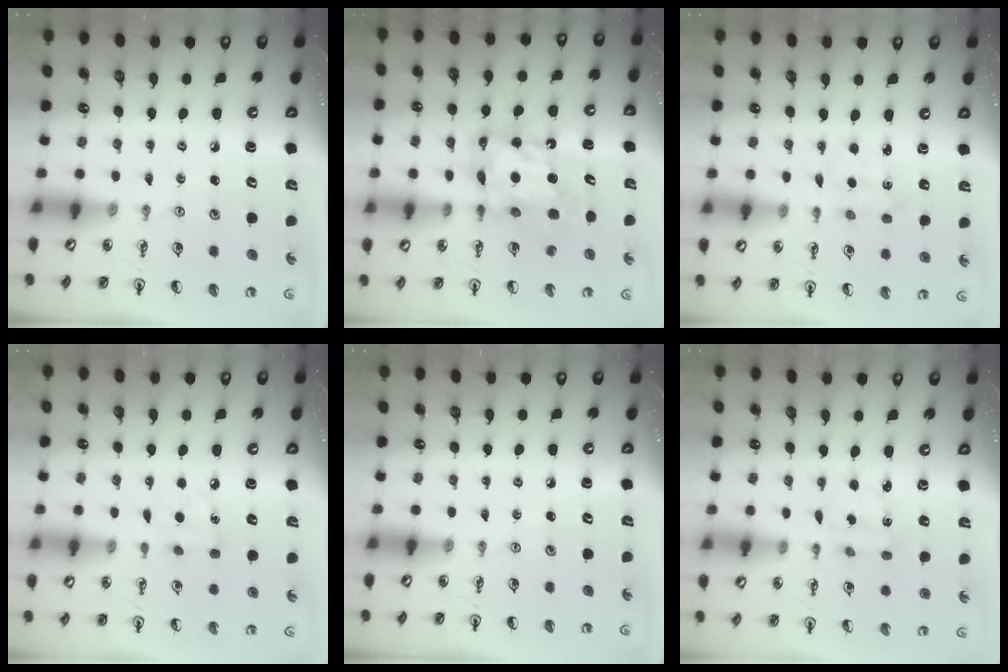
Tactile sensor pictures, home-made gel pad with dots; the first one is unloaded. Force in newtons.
{"total": 11.3, "press": 11.2, "slide": 1.0}
{"total": 1.5, "press": 1.4, "slide": 0.4}
{"total": 6.2, "press": 6.2, "slide": 0.7}
{"total": 0.0}
{"total": 2.1, "press": 2.0, "slide": 0.7}